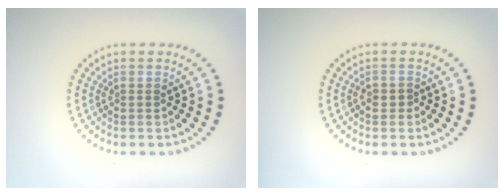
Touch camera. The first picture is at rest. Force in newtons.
{"total": 0.8, "press": 0.7, "slide": 0.4}